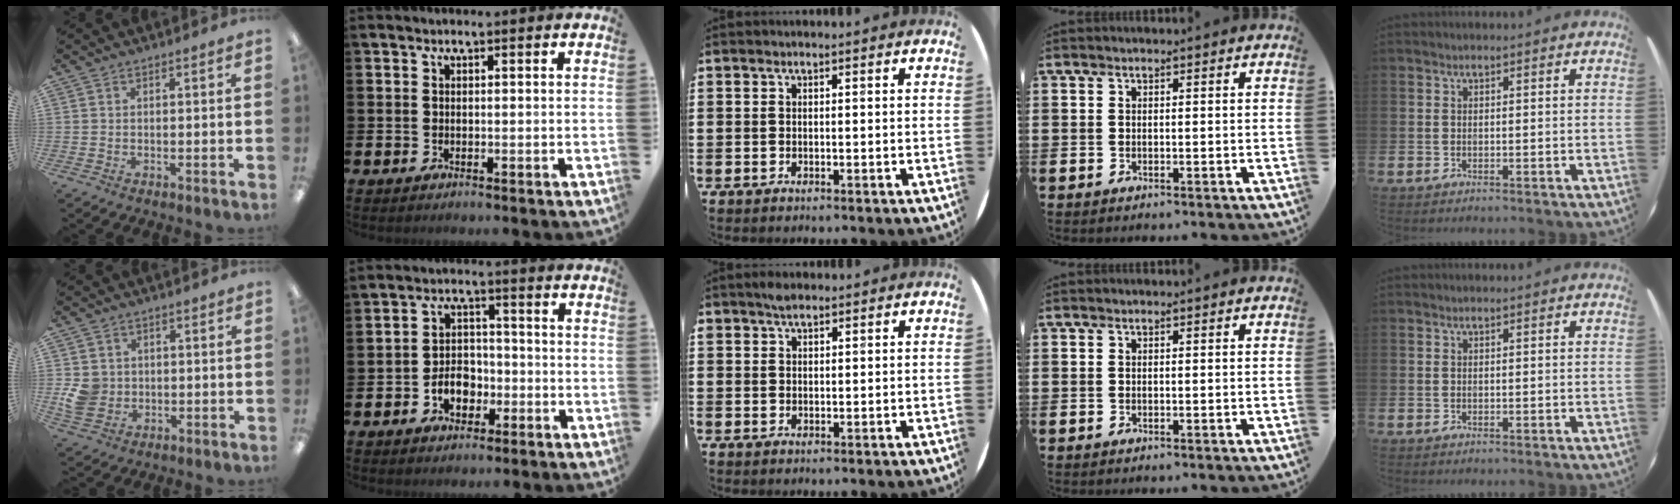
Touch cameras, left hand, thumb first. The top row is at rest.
{"thumb": {"total": 6.1, "force": [0.0, 5.7, 2.3], "torque": [-0.045, 0.006, 0.003]}, "index": {"total": 4.6, "force": [-1.9, 3.3, 2.4], "torque": [-0.024, 0.000, -0.045]}, "middle": {"total": 1.7, "force": [1.4, 0.7, 0.5], "torque": [-0.005, -0.001, 0.026]}}